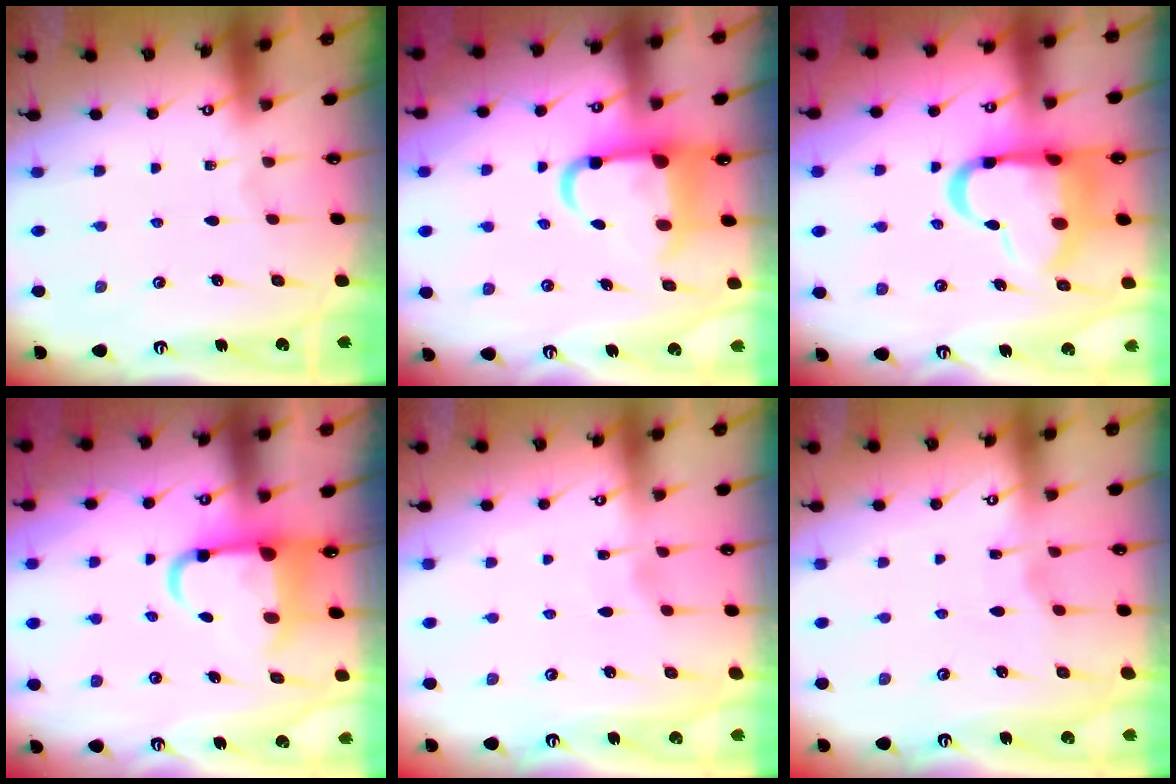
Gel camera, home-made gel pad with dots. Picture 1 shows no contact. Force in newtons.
{"total": 8.8, "press": 8.4, "slide": 2.4}
{"total": 16.6, "press": 16.5, "slide": 1.8}
{"total": 8.3, "press": 7.7, "slide": 2.9}
{"total": 2.0, "press": 2.0, "slide": 0.3}
{"total": 2.8, "press": 2.8, "slide": 0.4}